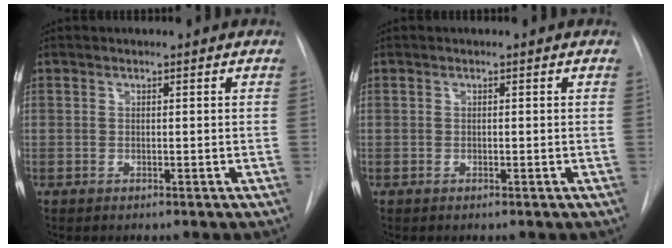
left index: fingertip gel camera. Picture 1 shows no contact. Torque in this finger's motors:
{"motor_torque": [-0.15, 0.12, -0.02, -0.01]}